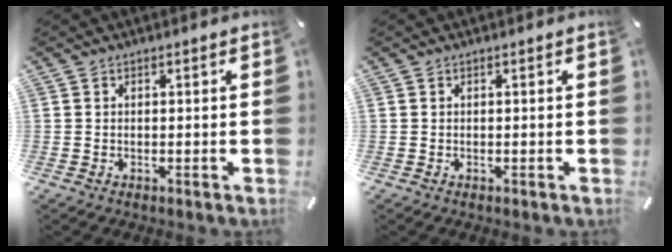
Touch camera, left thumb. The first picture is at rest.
{"total": 0.0}